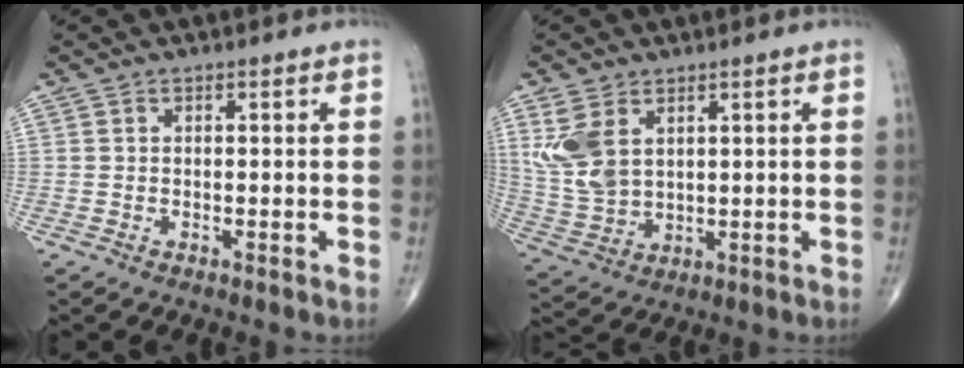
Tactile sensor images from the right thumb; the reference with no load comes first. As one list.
[{"total": 9.0, "force": [3.6, 5.6, 6.2], "torque": [-0.132, -0.010, 0.087]}]